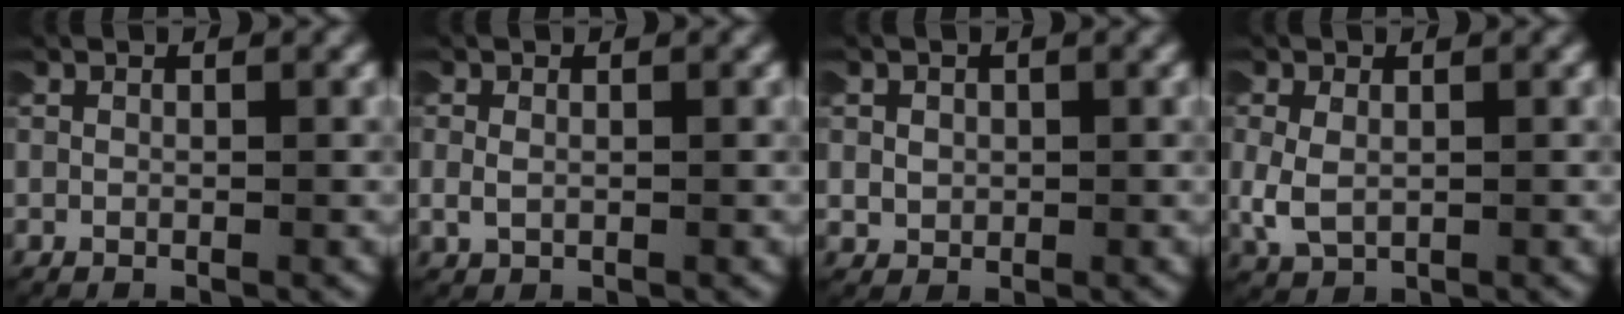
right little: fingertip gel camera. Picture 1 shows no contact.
{"total": 1.2, "force": [0.2, 0.9, 0.8], "torque": [-0.028, 0.001, 0.006]}
{"total": 1.6, "force": [0.1, 1.5, 0.5], "torque": [-0.020, 0.004, 0.002]}
{"total": 2.8, "force": [0.0, 2.1, 1.8], "torque": [-0.065, -0.007, 0.011]}